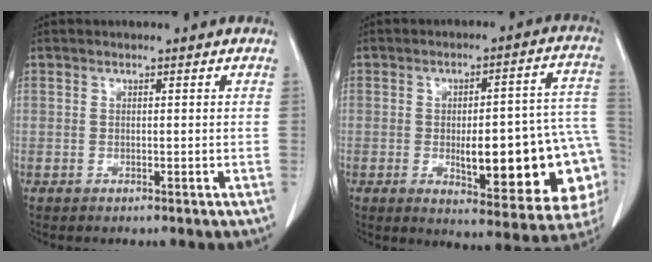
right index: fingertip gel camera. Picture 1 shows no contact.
{"total": 21.4, "force": [-4.1, 5.5, 20.2], "torque": [-0.177, 0.028, -0.030]}